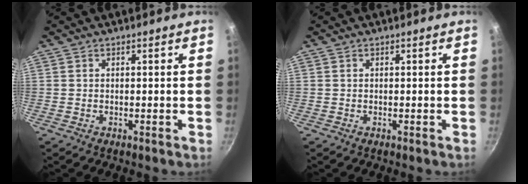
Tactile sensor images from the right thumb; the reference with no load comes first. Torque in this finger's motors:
{"motor_torque": [0.10, -0.09, 0.18, 0.07, -0.02]}